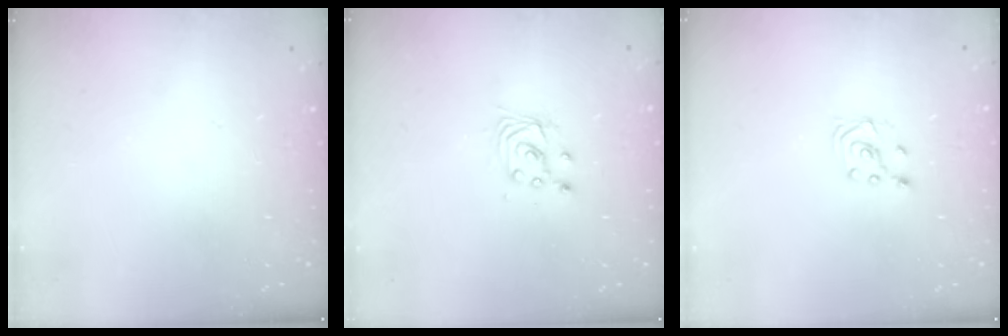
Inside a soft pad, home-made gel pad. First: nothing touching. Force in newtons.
{"total": 3.2, "press": 3.2, "slide": 0.2}
{"total": 2.3, "press": 2.2, "slide": 0.6}